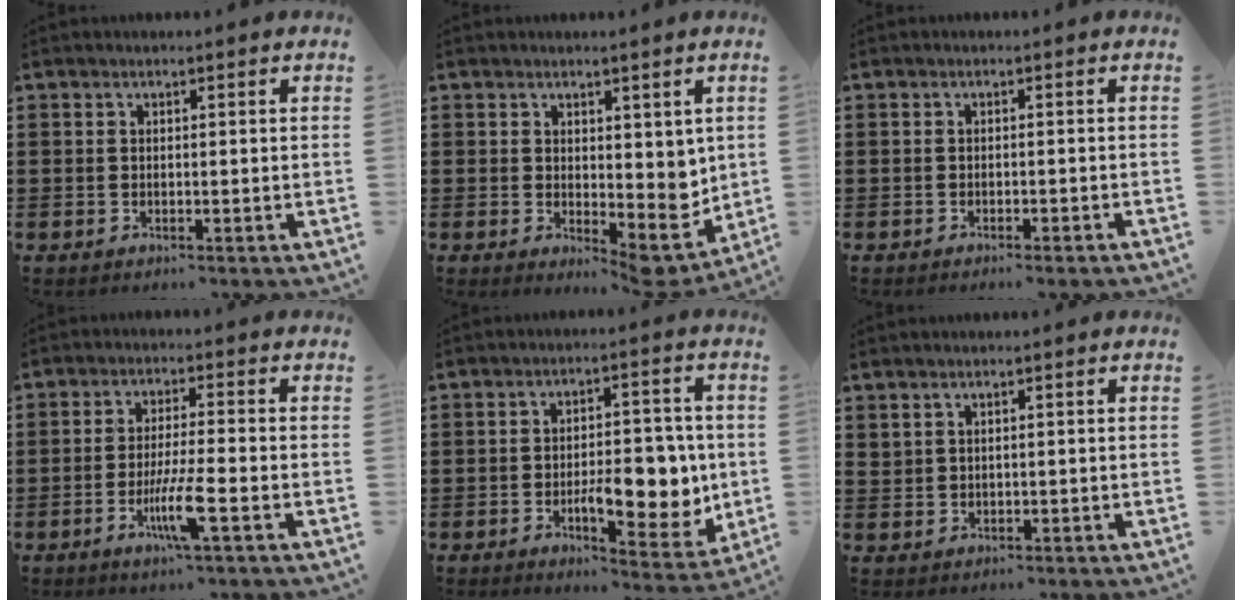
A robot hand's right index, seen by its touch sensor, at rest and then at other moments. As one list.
[{"total": 4.8, "force": [2.6, 3.5, 2.1], "torque": [-0.030, -0.015, 0.049]}, {"total": 0.9, "force": [-0.8, -0.1, 0.3], "torque": [-0.009, -0.002, -0.016]}, {"total": 6.9, "force": [-2.6, 0.4, 6.3], "torque": [-0.124, -0.018, -0.048]}, {"total": 10.3, "force": [-1.6, 4.9, 8.9], "torque": [-0.113, -0.009, -0.025]}, {"total": 1.2, "force": [1.0, 0.5, 0.4], "torque": [-0.009, 0.001, 0.020]}]